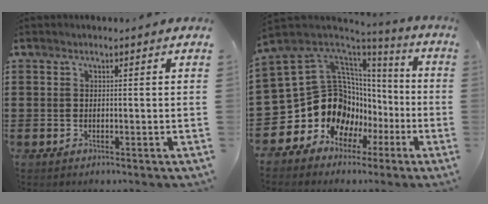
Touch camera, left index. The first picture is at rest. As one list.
[{"total": 15.3, "force": [-1.5, 13.3, 7.3], "torque": [-0.202, -0.028, -0.002]}]